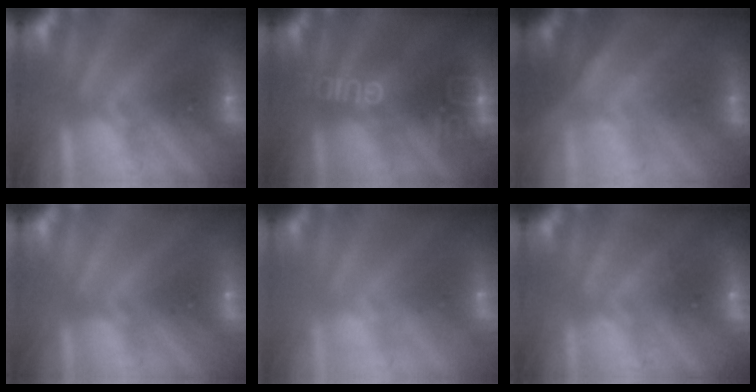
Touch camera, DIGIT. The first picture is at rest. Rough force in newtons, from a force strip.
{"total": 2.7}
{"total": 1.2}
{"total": 2.9}
{"total": 2.8}
{"total": 2.2}